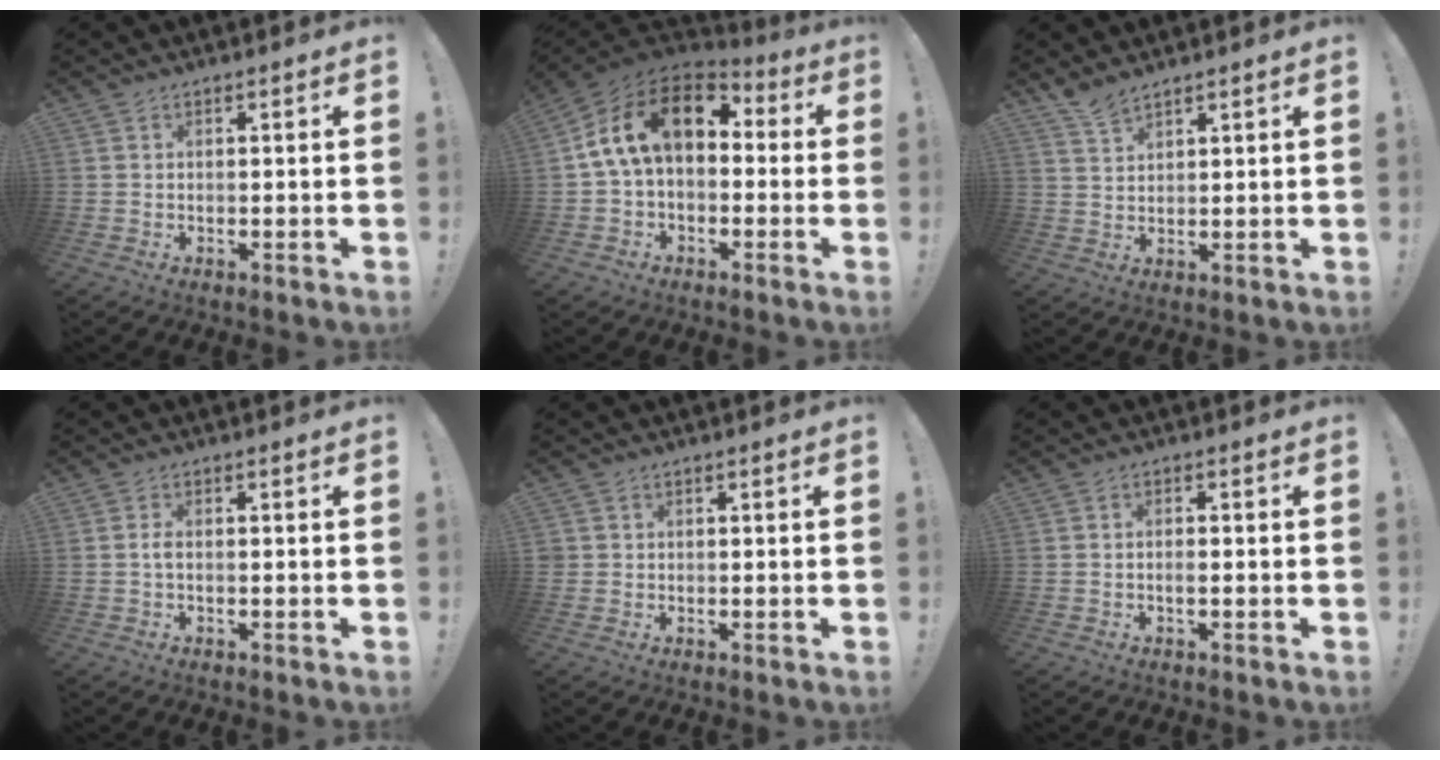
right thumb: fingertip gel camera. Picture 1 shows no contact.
{"total": 16.4, "force": [4.5, 9.8, 12.3], "torque": [-0.201, 0.003, 0.082]}
{"total": 4.3, "force": [3.9, 1.0, 1.6], "torque": [-0.023, -0.027, 0.071]}
{"total": 1.6, "force": [-0.4, 0.3, 1.6], "torque": [-0.030, 0.004, -0.008]}
{"total": 1.0, "force": [0.3, 1.0, 0.2], "torque": [-0.005, 0.002, 0.006]}
{"total": 1.5, "force": [-0.7, 0.3, 1.3], "torque": [-0.021, 0.001, -0.011]}